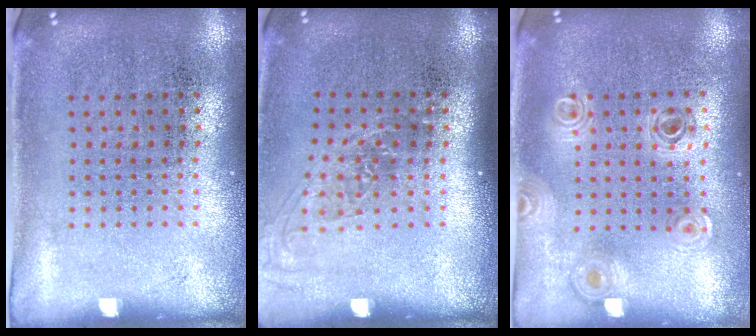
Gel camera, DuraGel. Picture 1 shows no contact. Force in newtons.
{"total": 1.3, "press": 1.1, "slide": 0.8}
{"total": 0.8, "press": 0.8, "slide": 0.1}